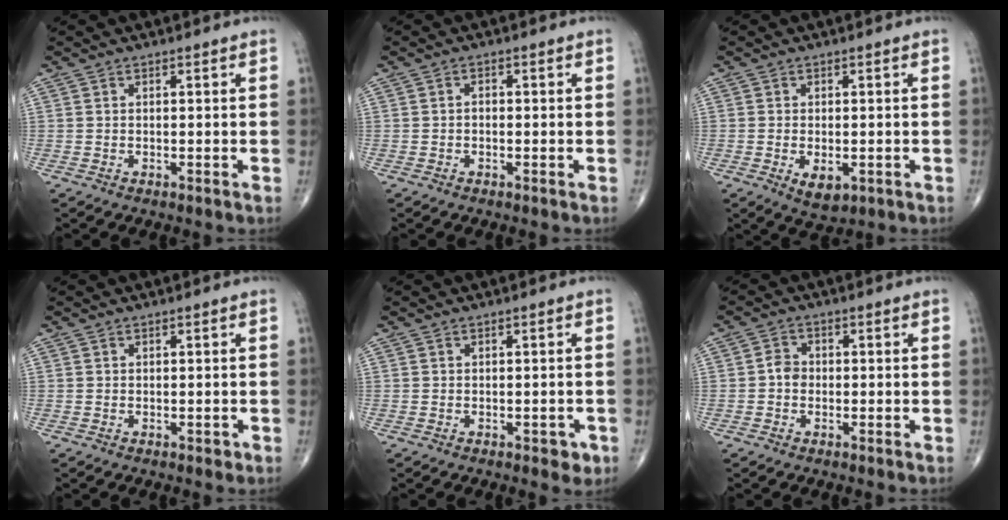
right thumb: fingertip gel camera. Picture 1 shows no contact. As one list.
[{"total": 0.9, "force": [-0.3, 0.7, 0.6], "torque": [-0.004, 0.002, -0.008]}, {"total": 4.6, "force": [-1.3, 2.6, 3.5], "torque": [-0.055, -0.006, -0.013]}, {"total": 0.7, "force": [-0.2, 0.5, 0.3], "torque": [-0.001, 0.001, -0.002]}, {"total": 2.4, "force": [-1.0, 1.5, 1.5], "torque": [-0.003, 0.002, -0.010]}, {"total": 2.7, "force": [-0.5, 2.3, 1.3], "torque": [-0.011, 0.010, -0.014]}]